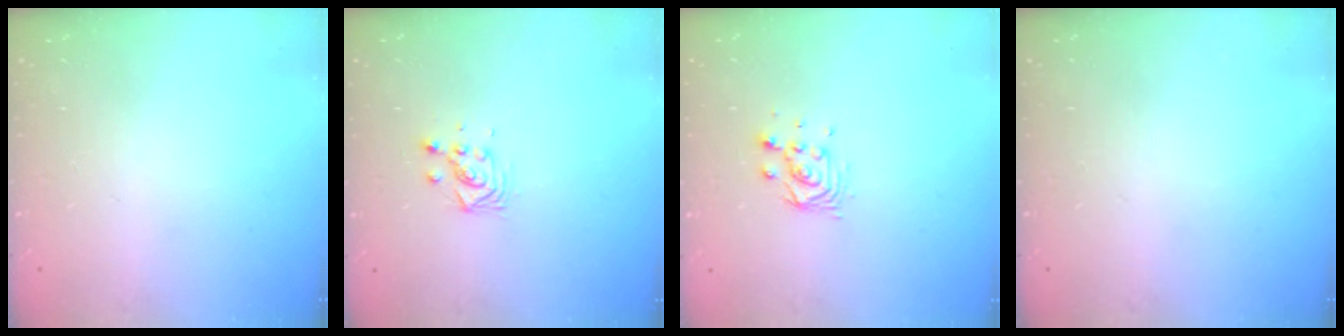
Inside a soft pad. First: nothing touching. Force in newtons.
{"total": 4.1, "press": 4.1, "slide": 0.2}
{"total": 5.0, "press": 5.0, "slide": 0.1}
{"total": 0.0}